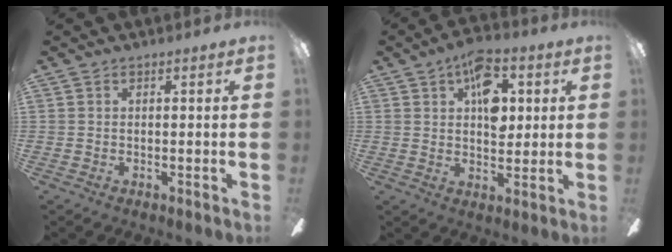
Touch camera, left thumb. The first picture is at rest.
{"total": 11.3, "force": [4.0, 6.5, 8.3], "torque": [-0.105, -0.005, 0.067]}